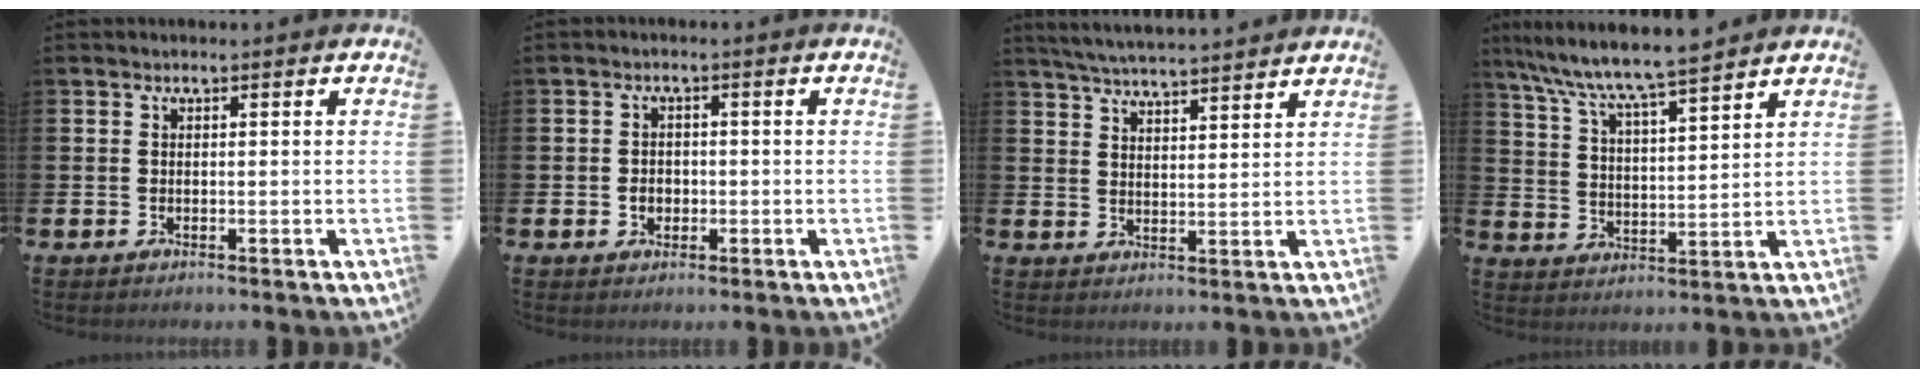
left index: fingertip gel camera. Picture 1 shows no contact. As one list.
[{"total": 1.9, "force": [-0.4, 1.6, 0.9], "torque": [-0.009, 0.002, -0.013]}, {"total": 5.0, "force": [4.9, -0.2, 0.7], "torque": [-0.035, -0.027, 0.089]}, {"total": 8.1, "force": [7.6, 0.4, 2.8], "torque": [-0.083, -0.047, 0.132]}]